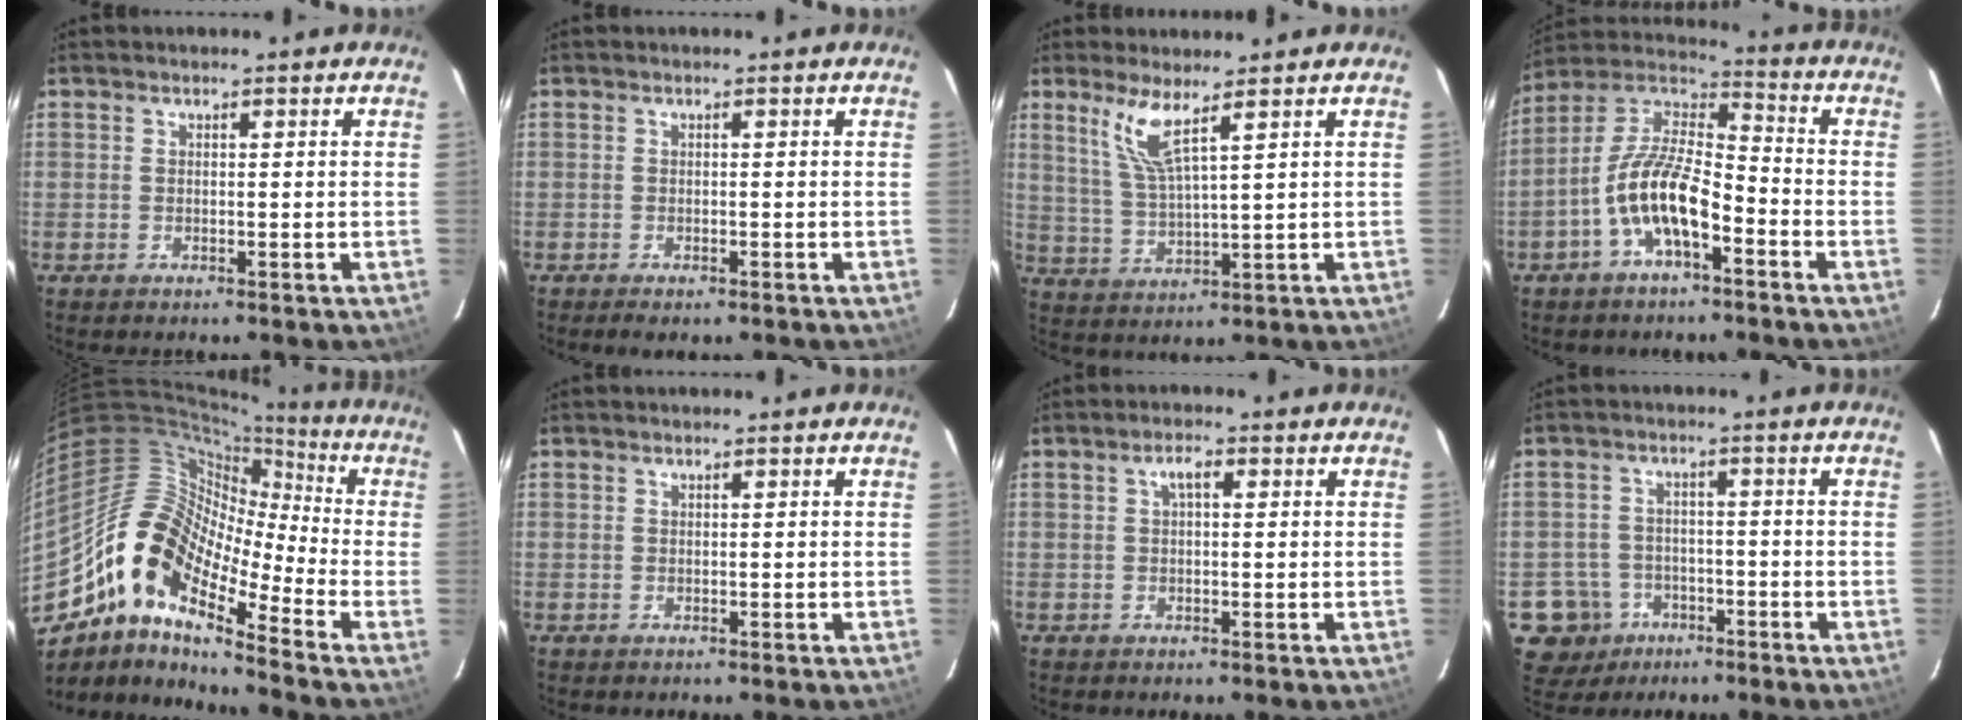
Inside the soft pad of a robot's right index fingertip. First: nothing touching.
{"total": 2.1, "force": [-1.6, 0.9, 1.2], "torque": [-0.023, -0.010, -0.023]}
{"total": 6.5, "force": [4.1, 0.2, 5.0], "torque": [-0.109, -0.008, 0.090]}
{"total": 13.0, "force": [-5.8, 4.7, 10.7], "torque": [-0.218, 0.009, -0.113]}
{"total": 16.6, "force": [-9.6, 6.0, 12.1], "torque": [-0.196, -0.005, -0.200]}
{"total": 0.6, "force": [0.2, 0.5, -0.1], "torque": [0.004, 0.003, 0.003]}
{"total": 2.4, "force": [0.7, 1.0, 2.1], "torque": [-0.039, 0.010, 0.012]}
{"total": 10.0, "force": [-5.9, 8.0, 1.0], "torque": [-0.050, 0.032, -0.089]}